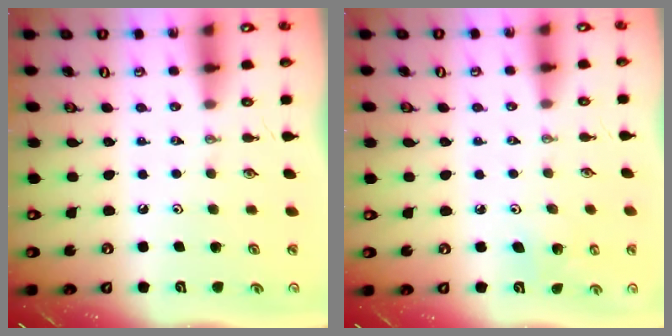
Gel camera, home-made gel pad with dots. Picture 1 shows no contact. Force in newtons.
{"total": 3.9, "press": 3.9, "slide": 0.4}